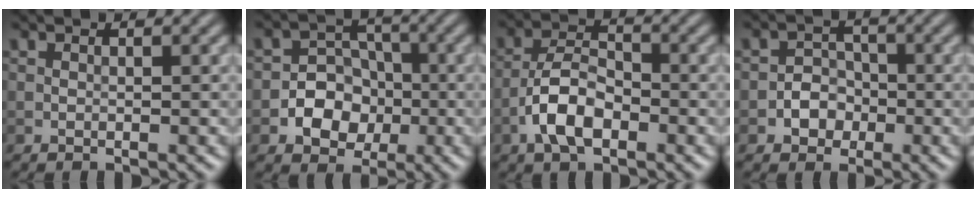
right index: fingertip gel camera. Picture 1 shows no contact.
{"total": 5.0, "force": [-1.4, 4.2, 2.4], "torque": [-0.004, 0.001, -0.043]}
{"total": 5.0, "force": [-2.3, 2.5, 3.7], "torque": [-0.064, 0.007, -0.049]}
{"total": 2.5, "force": [-0.9, 2.2, 0.9], "torque": [-0.001, 0.004, -0.023]}